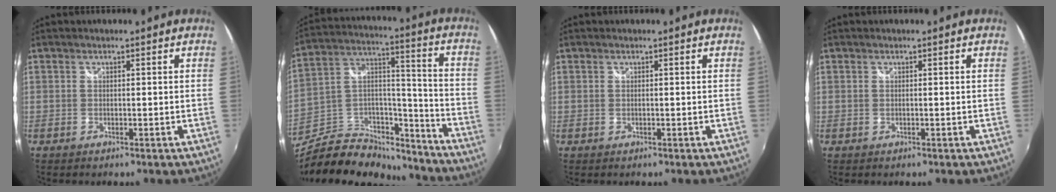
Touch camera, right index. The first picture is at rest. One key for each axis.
{"total": 21.9, "fx": -17.5, "fy": 9.7, "fz": 8.9, "tx": -0.176, "ty": 0.049, "tz": -0.270}
{"total": 0.0}
{"total": 0.0}